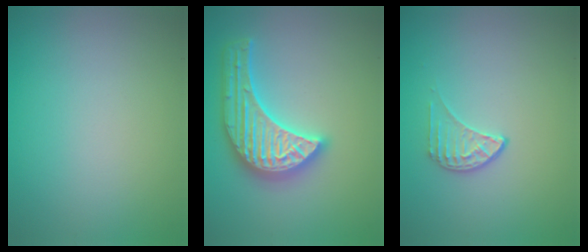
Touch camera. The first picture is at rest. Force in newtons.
{"total": 5.5, "press": 5.5, "slide": 0.6}
{"total": 1.6, "press": 1.0, "slide": 1.2}